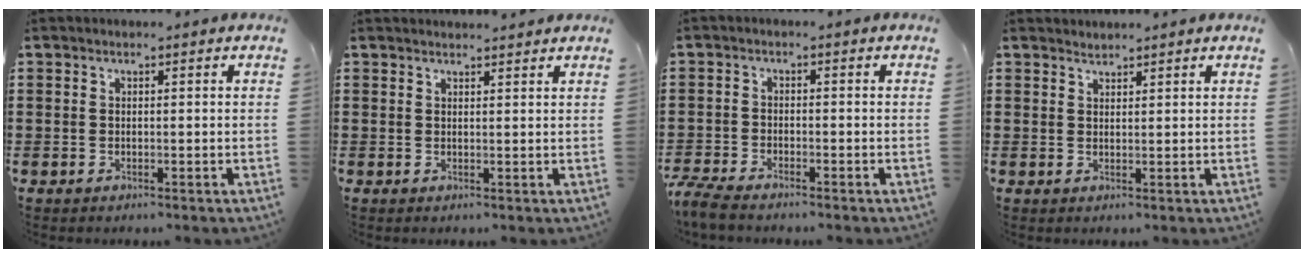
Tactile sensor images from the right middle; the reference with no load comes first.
{"total": 1.5, "force": [1.5, -0.1, 0.2], "torque": [-0.005, 0.000, 0.028]}
{"total": 3.3, "force": [-3.1, 0.3, 1.2], "torque": [-0.041, -0.007, -0.068]}
{"total": 1.3, "force": [1.2, 0.1, -0.3], "torque": [0.003, -0.003, 0.024]}